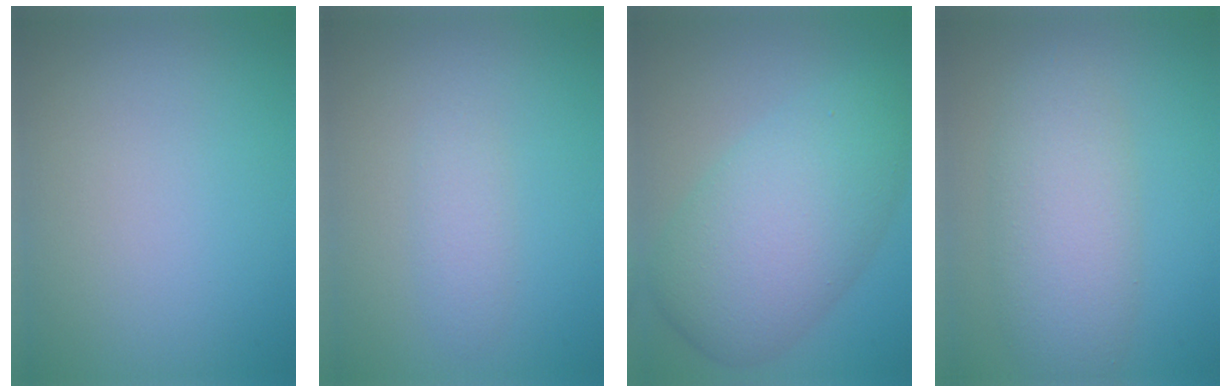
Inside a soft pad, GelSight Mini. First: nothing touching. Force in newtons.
{"total": 1.6, "press": 1.6, "slide": 0.1}
{"total": 8.6, "press": 8.6, "slide": 0.2}
{"total": 5.2, "press": 5.2, "slide": 0.1}